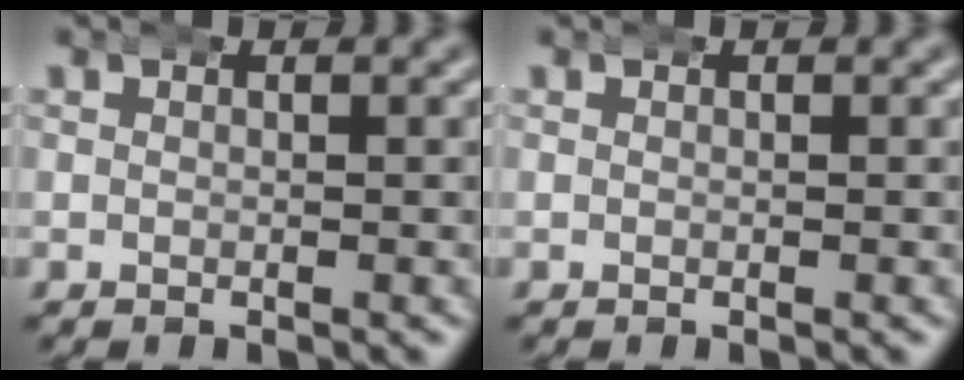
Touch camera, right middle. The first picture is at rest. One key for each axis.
{"total": 0.0}